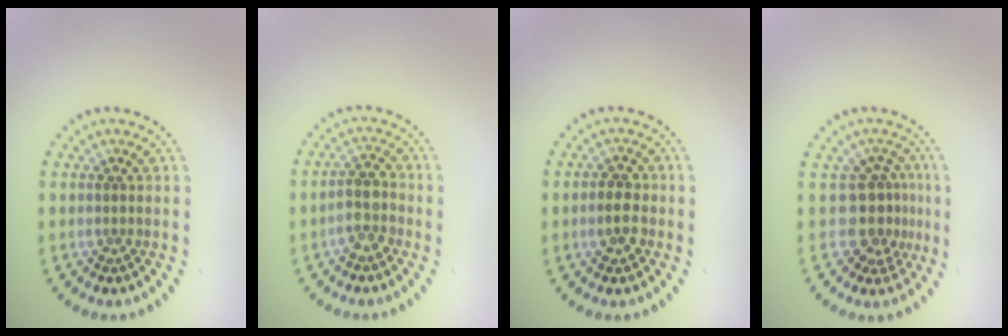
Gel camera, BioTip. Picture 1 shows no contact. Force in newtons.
{"total": 2.2, "press": 2.1, "slide": 0.8}
{"total": 2.4, "press": 2.3, "slide": 0.4}
{"total": 3.4, "press": 2.6, "slide": 2.1}